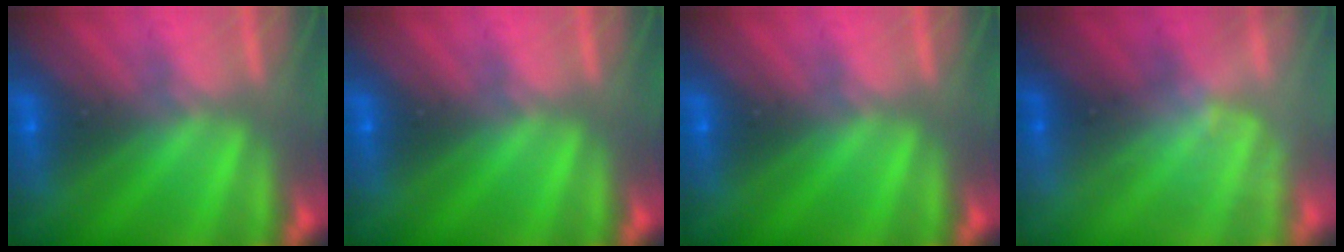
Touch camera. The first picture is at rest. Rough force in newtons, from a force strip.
{"total": 0.0}
{"total": 0.0}
{"total": 1.3}